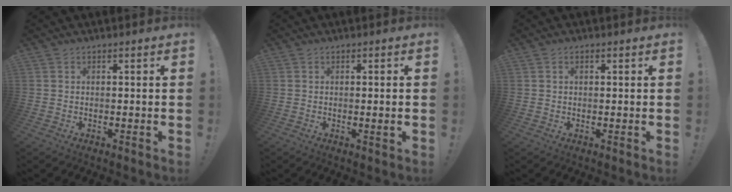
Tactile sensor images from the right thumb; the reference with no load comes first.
{"total": 1.6, "force": [-0.1, -0.3, 1.6], "torque": [-0.022, -0.004, -0.004]}
{"total": 0.8, "force": [0.2, 0.4, 0.6], "torque": [-0.006, 0.001, 0.002]}